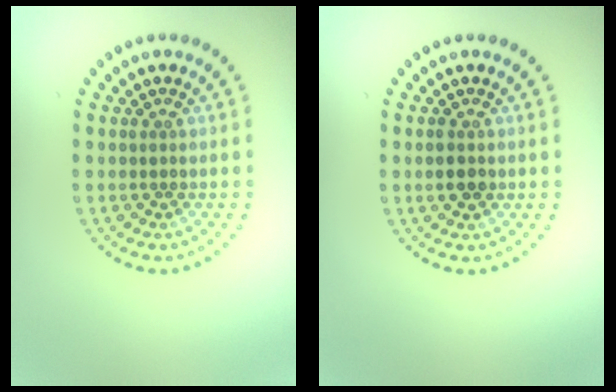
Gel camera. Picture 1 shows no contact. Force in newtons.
{"total": 1.7, "press": 1.7, "slide": 0.1}